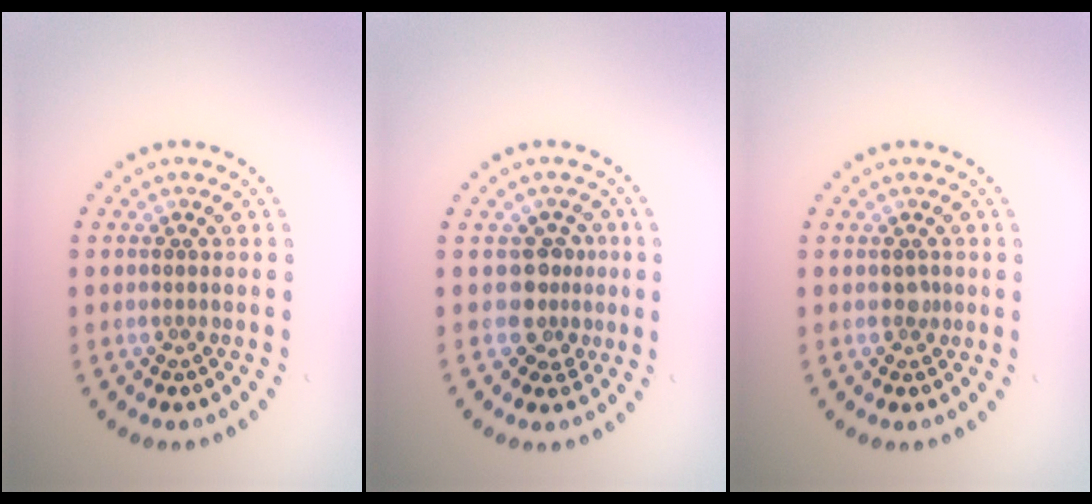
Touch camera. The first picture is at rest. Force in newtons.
{"total": 2.5, "press": 1.9, "slide": 1.7}
{"total": 0.8, "press": 0.6, "slide": 0.5}